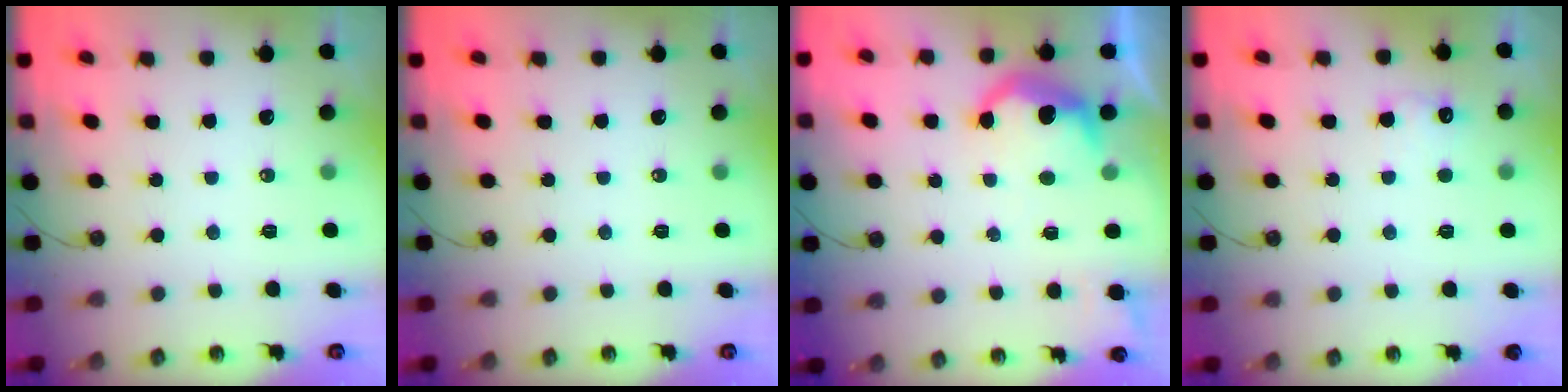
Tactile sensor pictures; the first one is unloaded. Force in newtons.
{"total": 0.0}
{"total": 9.9, "press": 9.8, "slide": 0.9}
{"total": 6.9, "press": 6.8, "slide": 1.3}